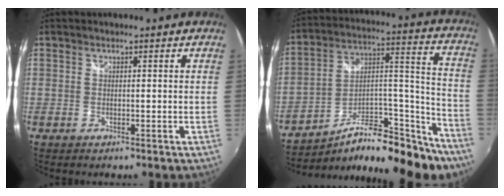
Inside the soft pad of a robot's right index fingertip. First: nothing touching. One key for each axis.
{"total": 22.2, "fx": -16.3, "fy": 7.9, "fz": 12.8, "tx": -0.181, "ty": 0.029, "tz": -0.238}